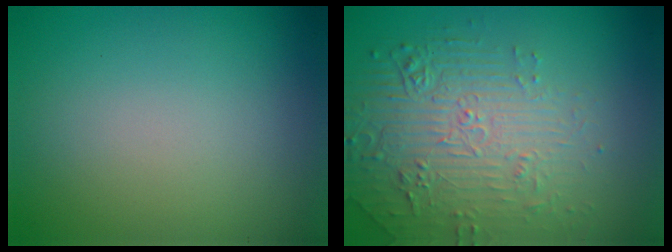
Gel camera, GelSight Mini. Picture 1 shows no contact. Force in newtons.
{"total": 4.4, "press": 4.1, "slide": 1.7}